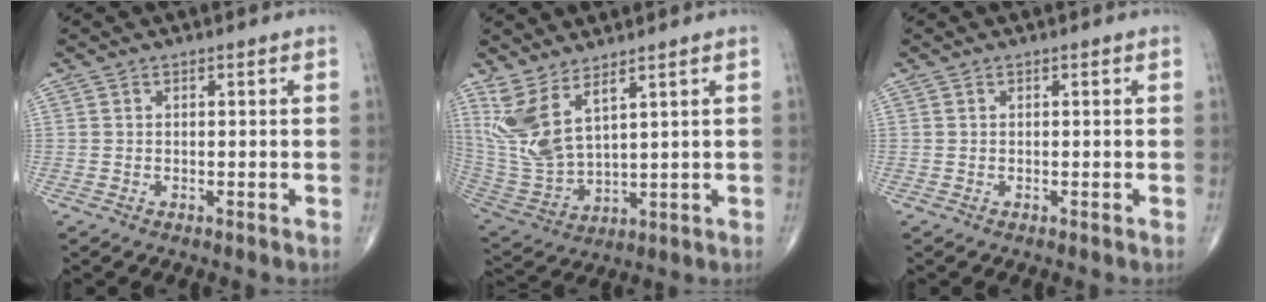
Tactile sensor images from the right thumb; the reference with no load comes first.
{"total": 10.6, "force": [6.1, 3.8, 7.7], "torque": [-0.174, -0.037, 0.147]}
{"total": 0.0}